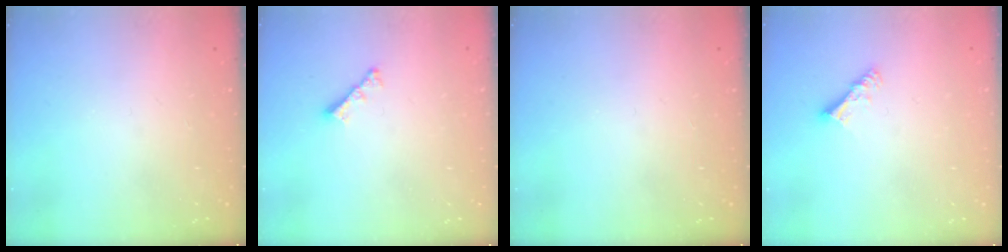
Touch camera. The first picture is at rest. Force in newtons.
{"total": 3.2, "press": 3.2, "slide": 0.7}
{"total": 0.0}
{"total": 6.1, "press": 6.1, "slide": 0.5}